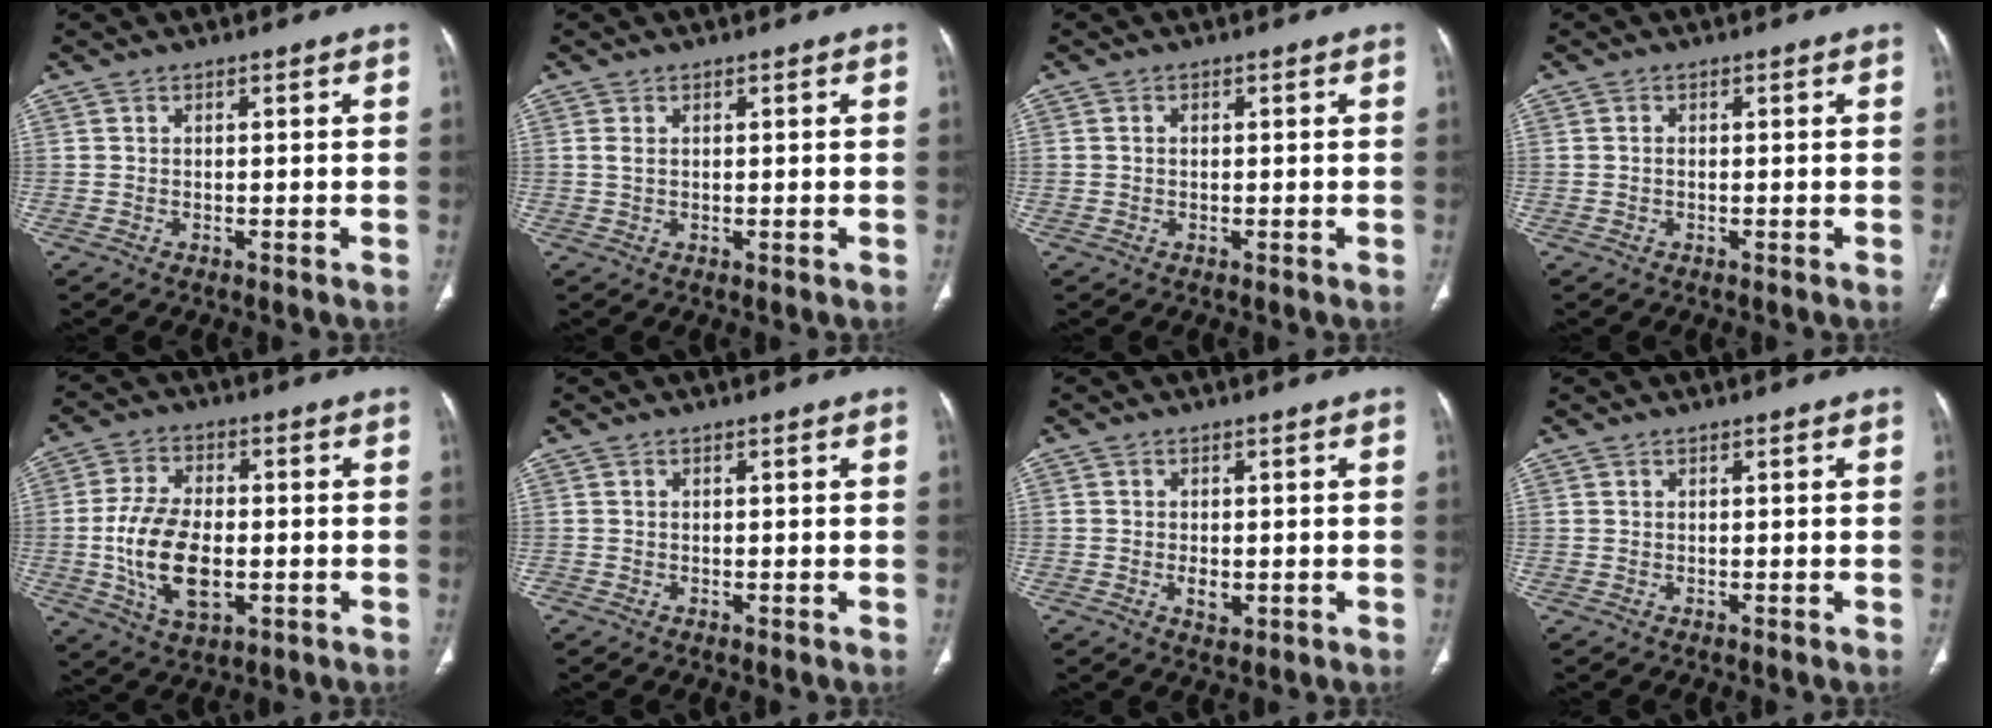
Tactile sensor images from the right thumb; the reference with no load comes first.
{"total": 1.1, "force": [0.3, 0.5, 0.9], "torque": [-0.025, 0.000, 0.010]}
{"total": 0.7, "force": [0.1, 0.5, 0.4], "torque": [-0.009, 0.002, 0.002]}
{"total": 0.6, "force": [0.0, 0.4, 0.5], "torque": [-0.011, 0.001, -0.001]}
{"total": 13.4, "force": [-2.0, 7.7, 10.8], "torque": [-0.193, 0.003, -0.030]}
{"total": 0.0}
{"total": 2.7, "force": [-0.6, 1.8, 1.9], "torque": [-0.024, 0.001, -0.005]}
{"total": 0.0}